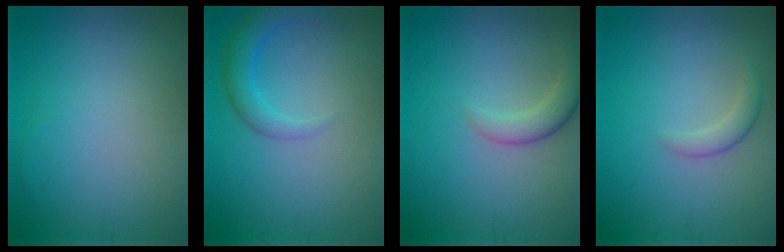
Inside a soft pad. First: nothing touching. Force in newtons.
{"total": 2.7, "press": 2.7, "slide": 0.2}
{"total": 2.6, "press": 2.6, "slide": 0.2}
{"total": 1.7, "press": 1.7, "slide": 0.1}